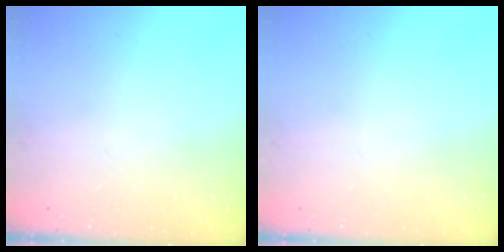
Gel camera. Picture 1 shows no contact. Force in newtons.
{"total": 0.0}